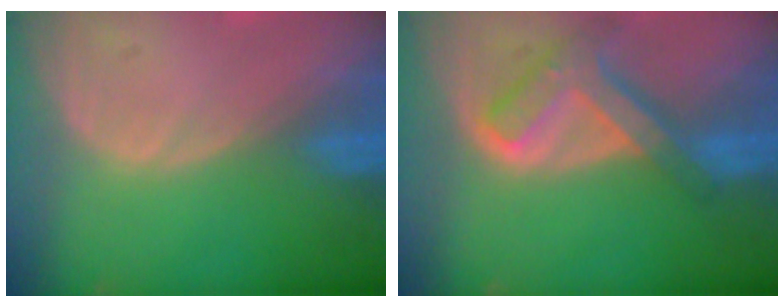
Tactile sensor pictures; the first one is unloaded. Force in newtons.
{"total": 7.7, "press": 6.5, "slide": 4.1}